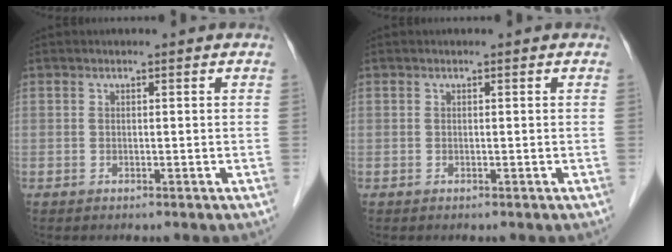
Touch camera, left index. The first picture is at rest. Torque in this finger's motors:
{"motor_torque": [0.00, 0.00, 0.00, 0.00]}